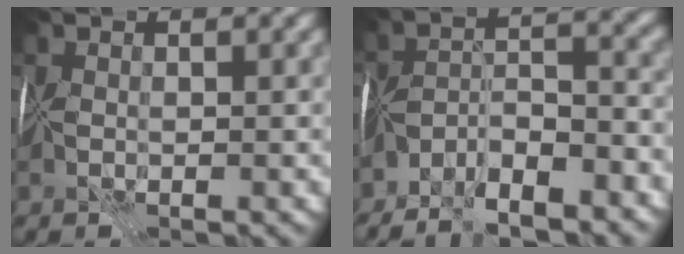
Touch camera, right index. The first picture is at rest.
{"total": 7.1, "force": [-6.1, 1.7, 3.3], "torque": [-0.043, 0.002, -0.114]}